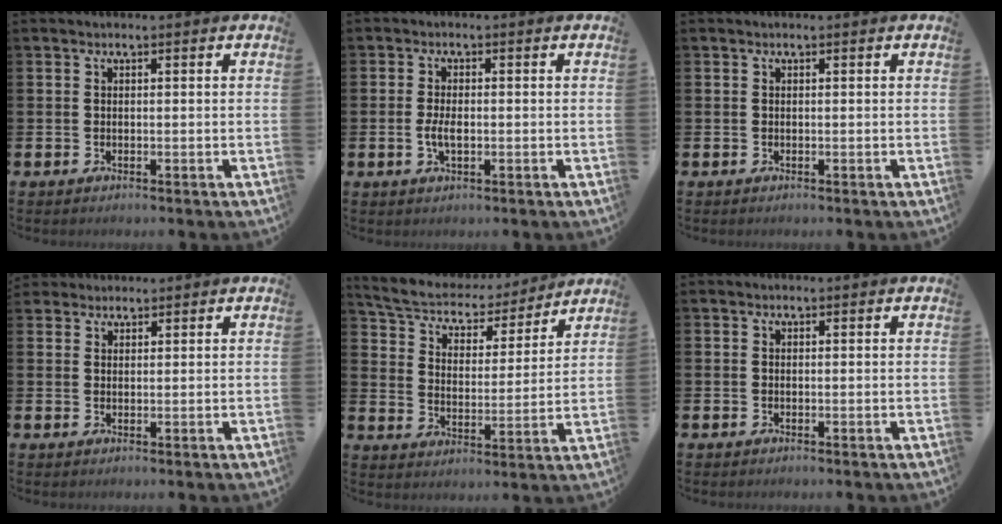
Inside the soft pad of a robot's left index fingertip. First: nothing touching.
{"total": 2.7, "force": [-0.4, 1.2, 2.3], "torque": [-0.034, -0.002, -0.010]}
{"total": 0.0}
{"total": 2.2, "force": [2.0, 0.8, -0.2], "torque": [0.007, -0.006, 0.037]}
{"total": 6.1, "force": [5.6, 2.0, 1.2], "torque": [-0.060, -0.039, 0.096]}
{"total": 0.0}